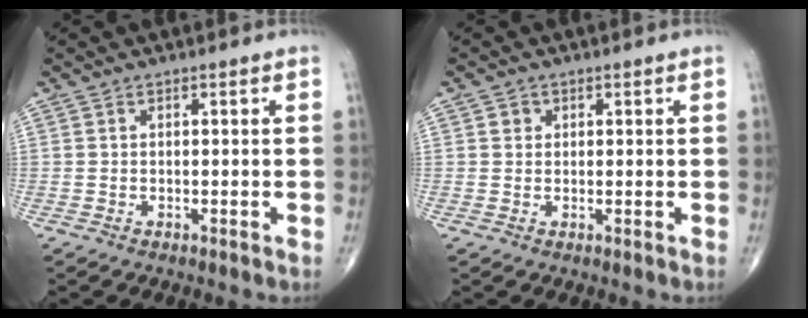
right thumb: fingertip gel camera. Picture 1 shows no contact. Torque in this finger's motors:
{"motor_torque": [0.14, 0.69, 0.36, 0.21, 0.04]}